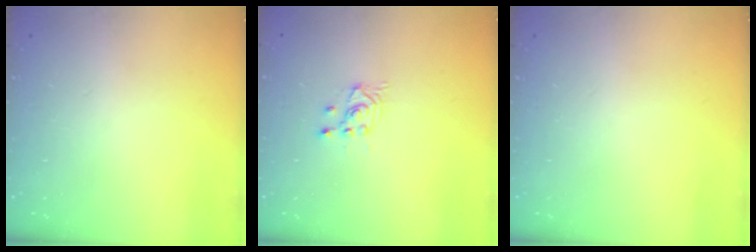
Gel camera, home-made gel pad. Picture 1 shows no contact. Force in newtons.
{"total": 2.6, "press": 2.5, "slide": 0.3}
{"total": 0.0}